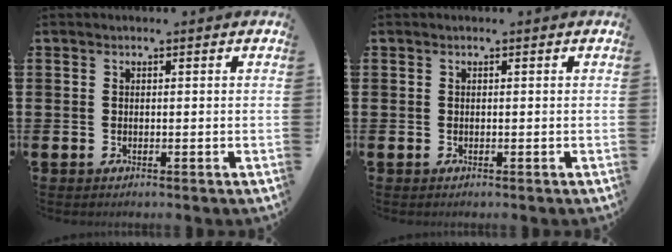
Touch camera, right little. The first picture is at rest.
{"total": 0.0}